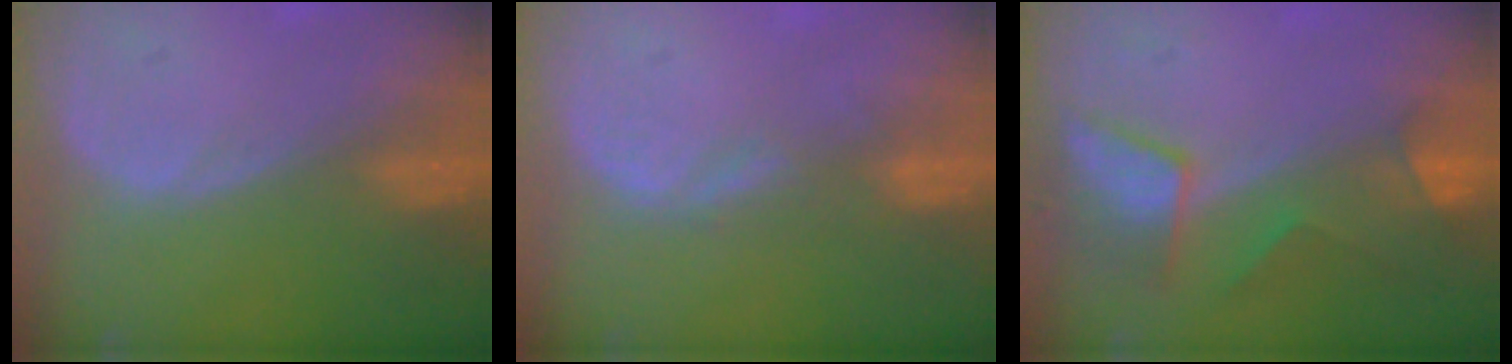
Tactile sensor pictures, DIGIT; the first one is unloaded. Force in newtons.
{"total": 2.7, "press": 2.1, "slide": 1.7}
{"total": 7.5, "press": 6.9, "slide": 3.0}